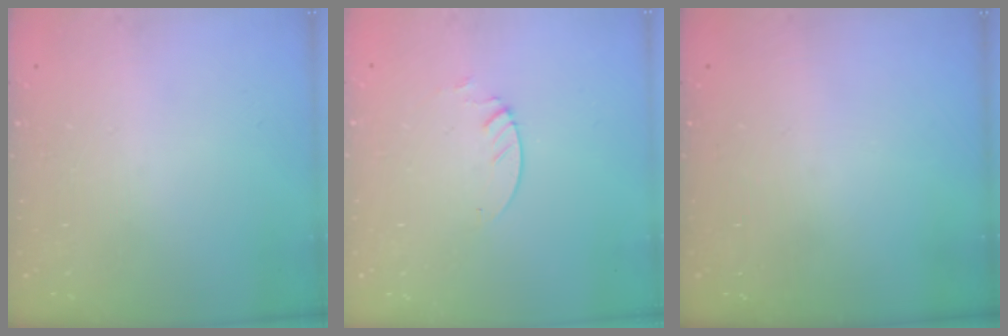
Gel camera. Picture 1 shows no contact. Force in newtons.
{"total": 1.3, "press": 1.3, "slide": 0.1}
{"total": 0.0}